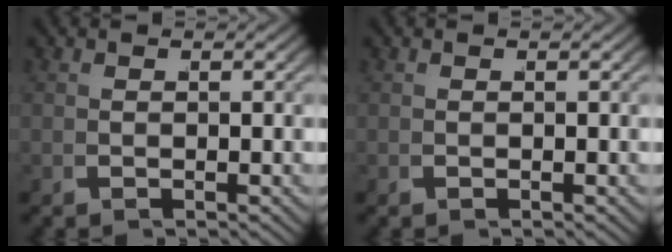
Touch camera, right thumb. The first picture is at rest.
{"total": 0.0}